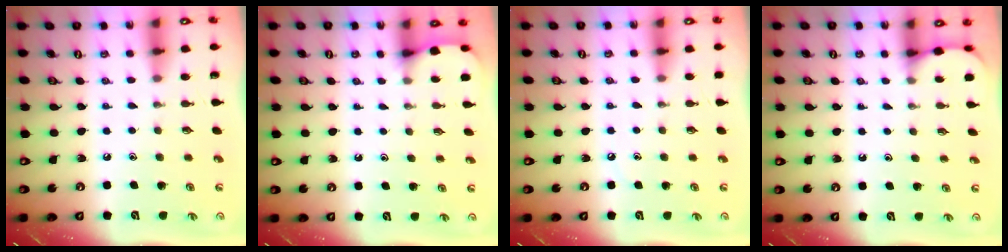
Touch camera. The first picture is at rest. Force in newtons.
{"total": 3.0, "press": 2.9, "slide": 0.3}
{"total": 2.7, "press": 2.7, "slide": 0.4}
{"total": 2.4, "press": 2.4, "slide": 0.2}